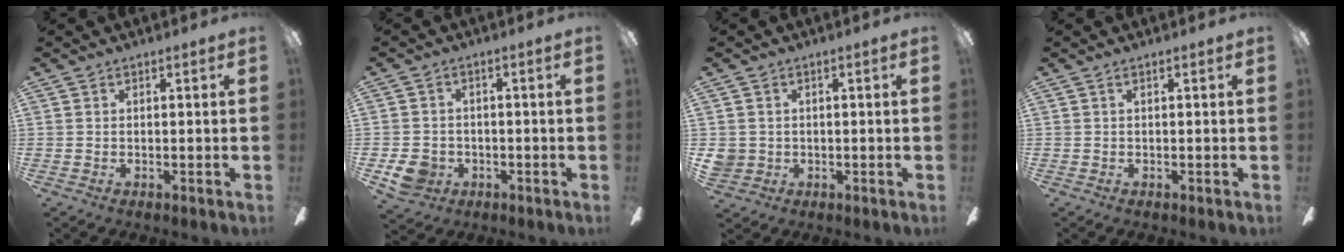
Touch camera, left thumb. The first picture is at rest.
{"total": 6.0, "force": [-2.1, 5.3, 2.0], "torque": [-0.039, 0.011, -0.041]}
{"total": 3.8, "force": [0.4, 3.8, 0.6], "torque": [-0.010, 0.007, 0.008]}
{"total": 0.0}